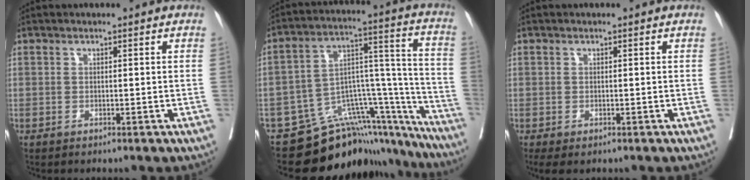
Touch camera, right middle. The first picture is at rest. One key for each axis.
{"total": 16.5, "fx": -14.2, "fy": 6.3, "fz": 5.4, "tx": -0.035, "ty": 0.062, "tz": -0.199}
{"total": 2.0, "fx": -1.1, "fy": 1.2, "fz": 1.1, "tx": -0.019, "ty": -0.004, "tz": -0.013}